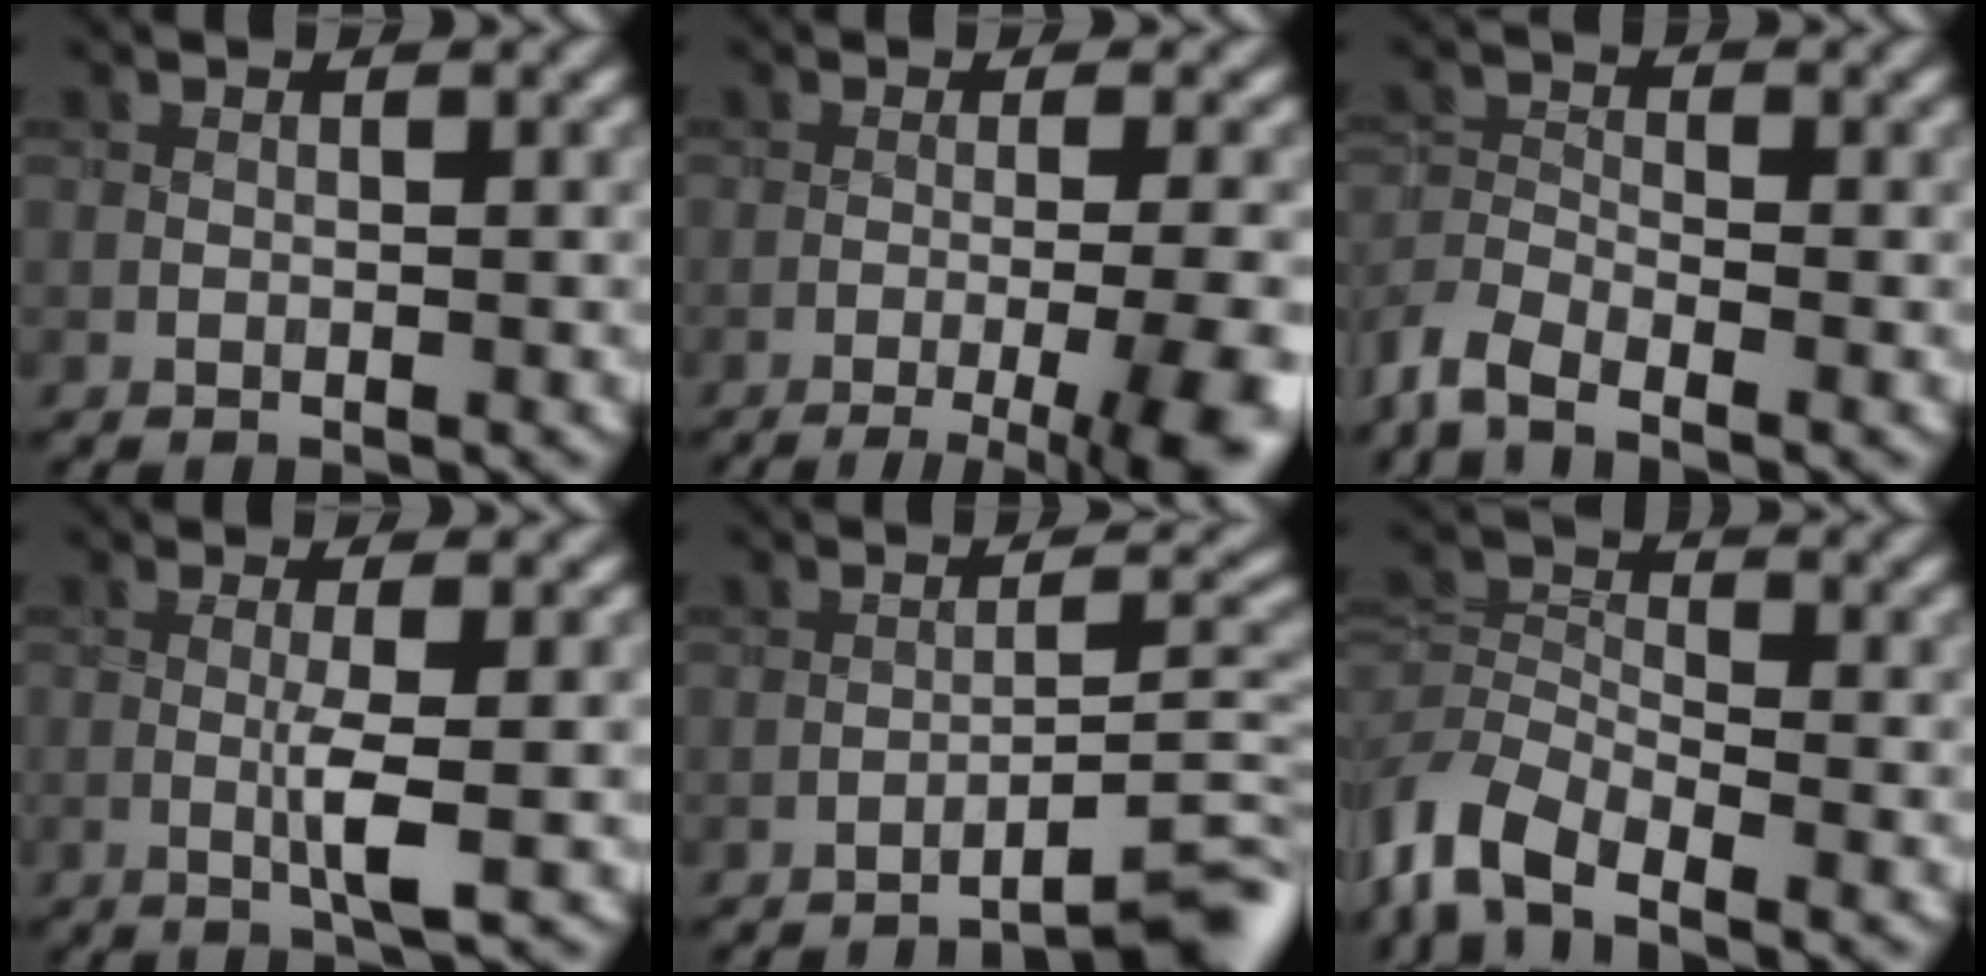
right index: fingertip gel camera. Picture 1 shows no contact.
{"total": 10.4, "force": [-5.3, 2.8, 8.5], "torque": [-0.094, -0.005, -0.063]}
{"total": 4.4, "force": [-3.5, 1.4, 2.2], "torque": [-0.048, -0.004, -0.083]}
{"total": 3.3, "force": [-0.6, 0.1, 3.3], "torque": [-0.061, -0.004, -0.016]}
{"total": 5.4, "force": [-4.3, 0.5, 3.3], "torque": [-0.031, 0.022, -0.063]}
{"total": 5.7, "force": [-3.7, 2.9, 3.3], "torque": [-0.065, 0.003, -0.086]}